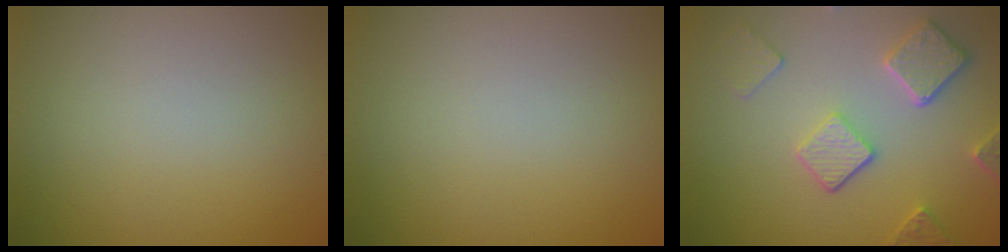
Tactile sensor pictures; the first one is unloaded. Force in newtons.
{"total": 0.0}
{"total": 4.9, "press": 3.8, "slide": 3.1}